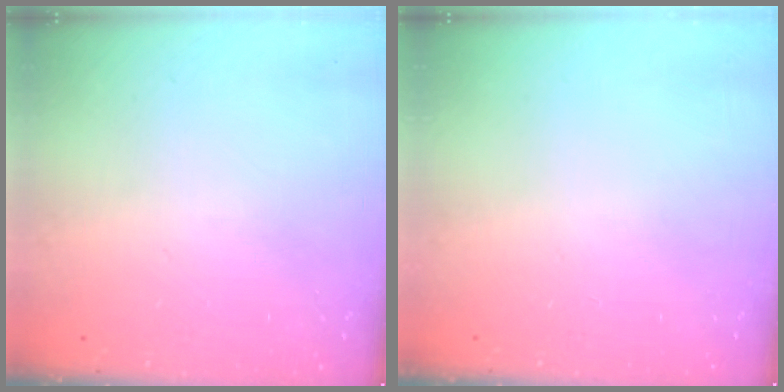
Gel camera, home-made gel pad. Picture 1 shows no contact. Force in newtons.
{"total": 0.0}